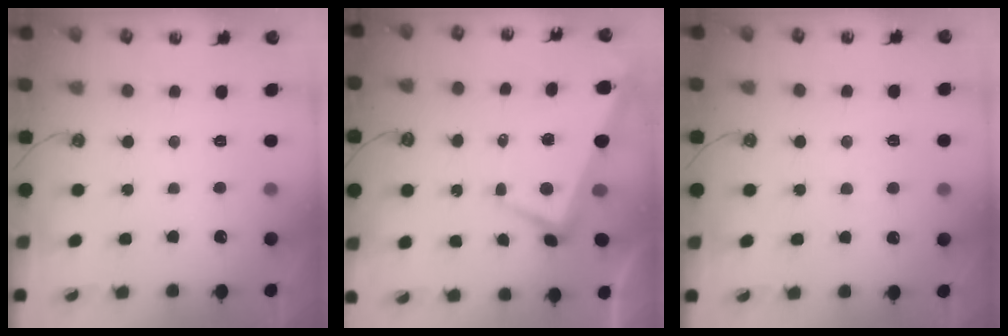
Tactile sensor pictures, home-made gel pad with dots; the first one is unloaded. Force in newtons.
{"total": 1.7, "press": 1.3, "slide": 1.0}
{"total": 0.5, "press": 0.0, "slide": 0.5}